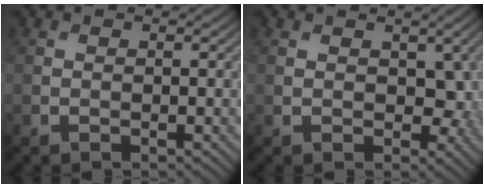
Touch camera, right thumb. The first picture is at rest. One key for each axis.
{"total": 3.2, "fx": 0.4, "fy": 2.2, "fz": 2.3, "tx": -0.036, "ty": -0.009, "tz": 0.011}